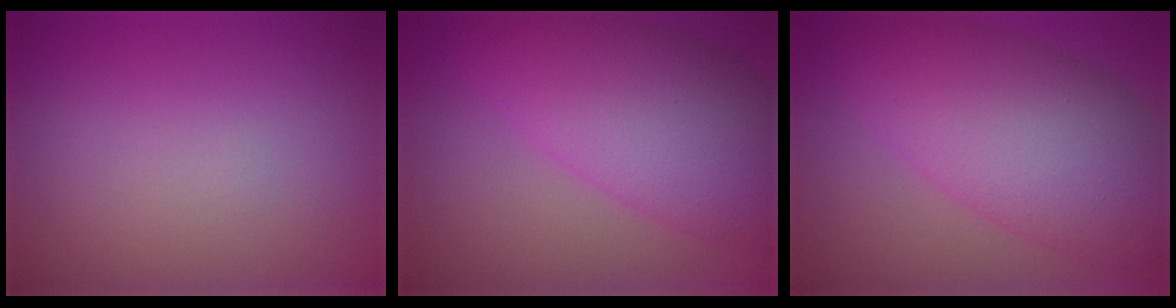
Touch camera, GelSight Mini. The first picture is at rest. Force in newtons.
{"total": 9.1, "press": 9.1, "slide": 0.3}
{"total": 9.8, "press": 9.8, "slide": 0.2}